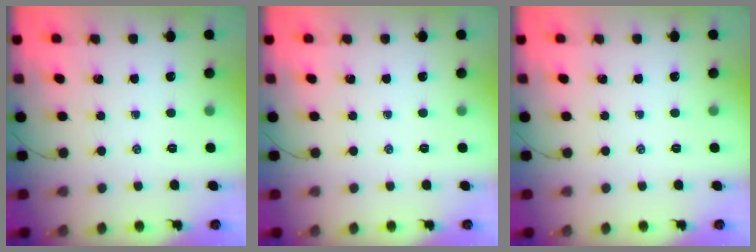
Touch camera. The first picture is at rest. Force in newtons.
{"total": 0.0}
{"total": 0.0}